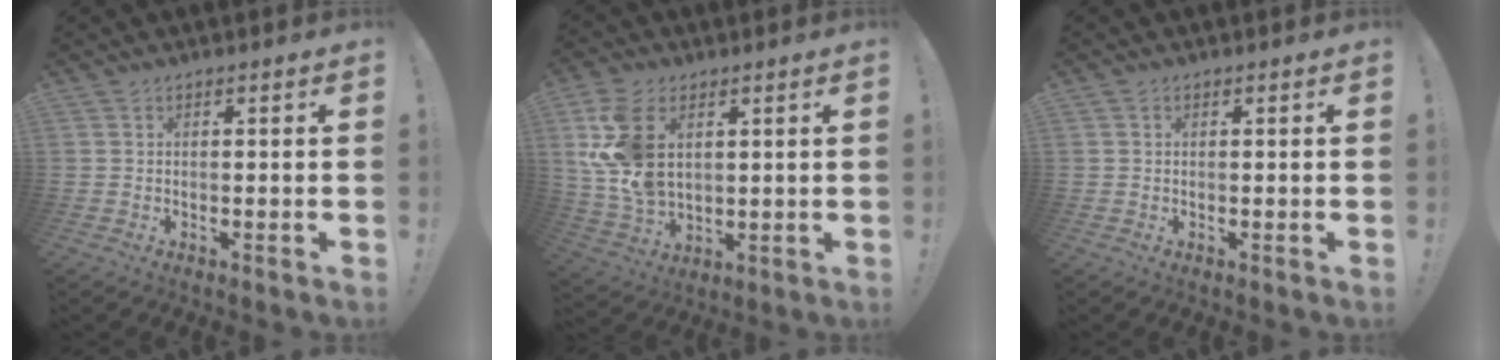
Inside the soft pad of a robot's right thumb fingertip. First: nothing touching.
{"total": 14.2, "force": [4.3, 9.0, 10.1], "torque": [-0.205, -0.020, 0.081]}
{"total": 0.0}